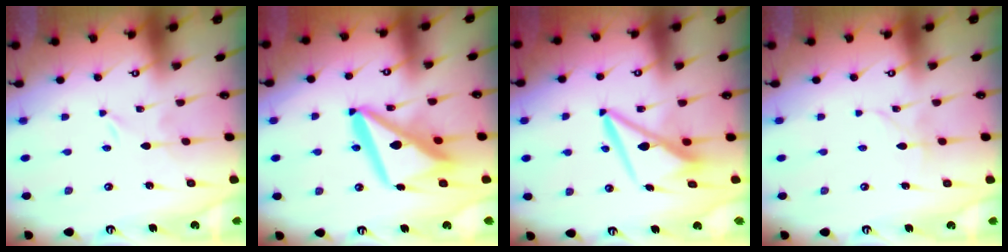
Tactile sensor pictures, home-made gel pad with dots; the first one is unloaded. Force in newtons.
{"total": 15.7, "press": 15.6, "slide": 1.2}
{"total": 8.5, "press": 8.5, "slide": 1.1}
{"total": 2.9, "press": 2.9, "slide": 0.3}